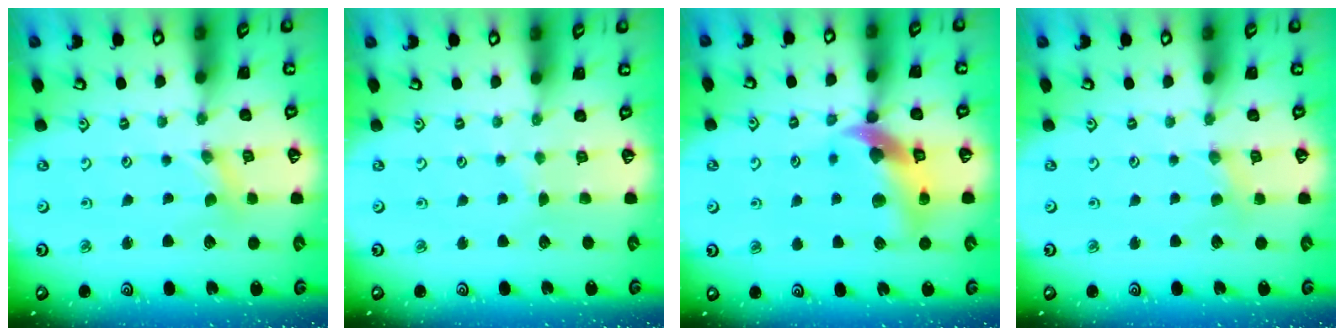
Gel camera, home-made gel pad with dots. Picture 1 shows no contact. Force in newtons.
{"total": 1.7, "press": 1.7, "slide": 0.2}
{"total": 12.4, "press": 12.3, "slide": 1.6}
{"total": 2.2, "press": 2.2, "slide": 0.4}